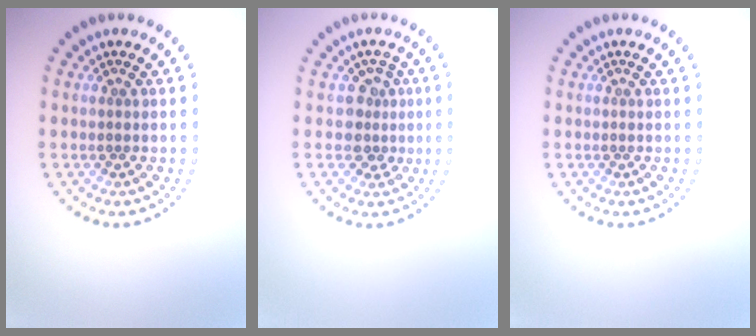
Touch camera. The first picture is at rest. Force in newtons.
{"total": 2.4, "press": 1.9, "slide": 1.4}
{"total": 0.0}